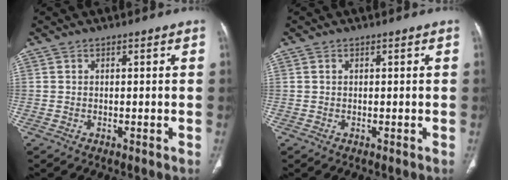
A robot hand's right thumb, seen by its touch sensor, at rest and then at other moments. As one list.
[{"total": 0.0}]